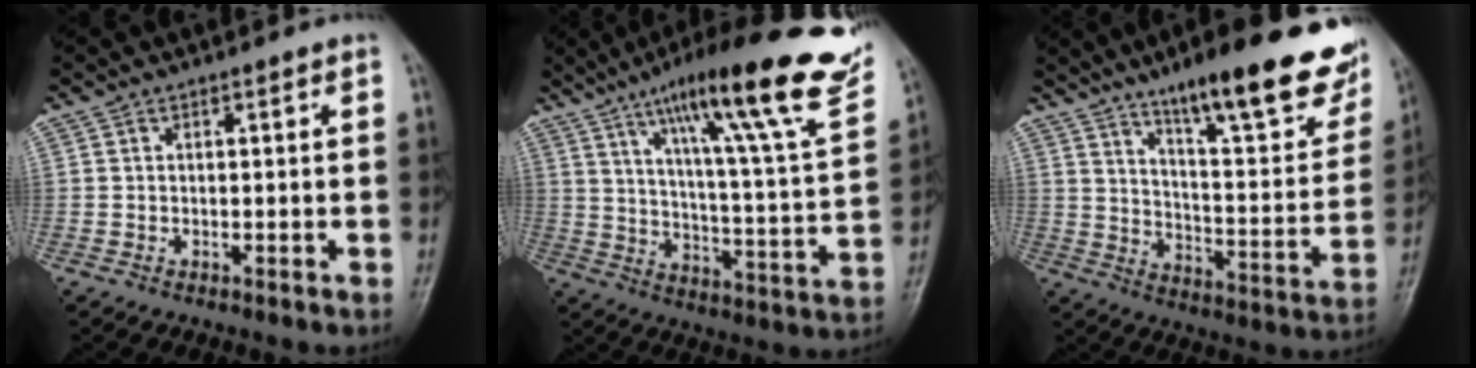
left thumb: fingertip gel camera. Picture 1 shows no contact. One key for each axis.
{"total": 27.0, "fx": 16.4, "fy": 3.7, "fz": 21.1, "tx": -0.300, "ty": -0.042, "tz": 0.243}
{"total": 24.4, "fx": 16.3, "fy": 5.4, "fz": 17.3, "tx": -0.211, "ty": -0.064, "tz": 0.242}